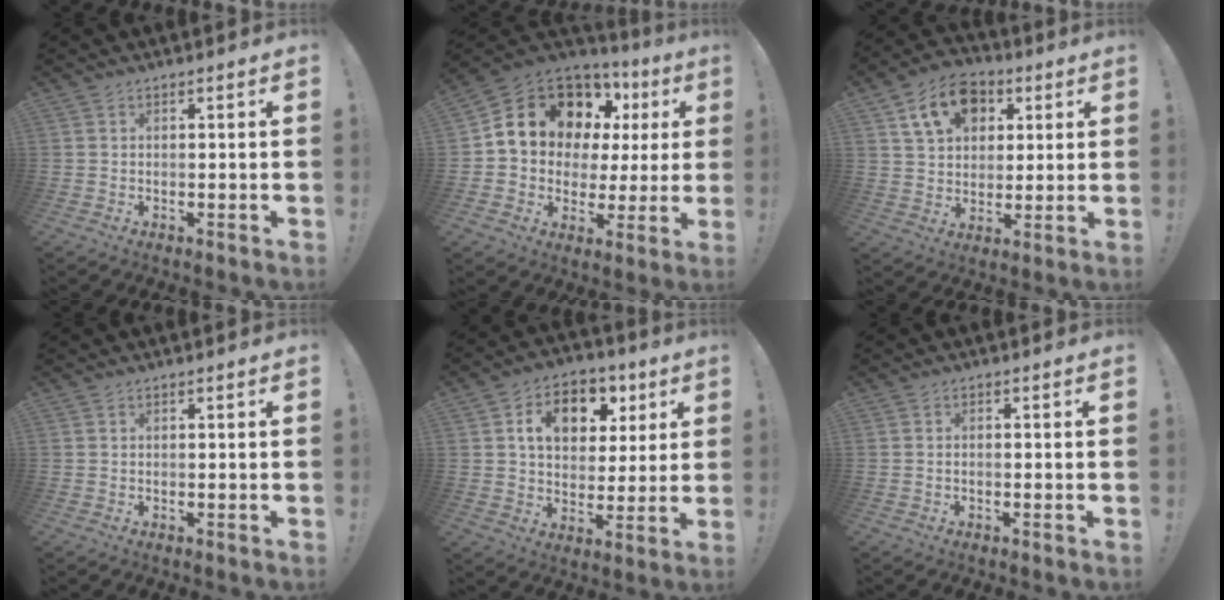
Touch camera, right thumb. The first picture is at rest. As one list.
[{"total": 14.2, "force": [7.7, 9.9, 6.7], "torque": [-0.111, -0.053, 0.155]}, {"total": 14.1, "force": [6.0, 10.4, 7.3], "torque": [-0.112, -0.012, 0.116]}, {"total": 0.0}, {"total": 13.4, "force": [5.2, 9.5, 7.8], "torque": [-0.118, -0.012, 0.096]}, {"total": 0.5, "force": [-0.4, 0.0, 0.4], "torque": [-0.006, 0.000, -0.006]}]